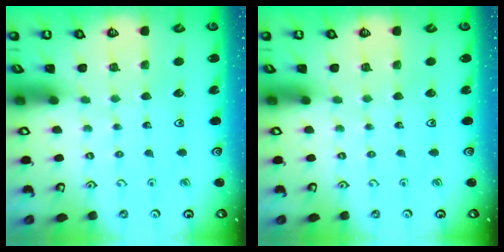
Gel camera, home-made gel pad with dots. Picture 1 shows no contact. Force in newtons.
{"total": 0.0}